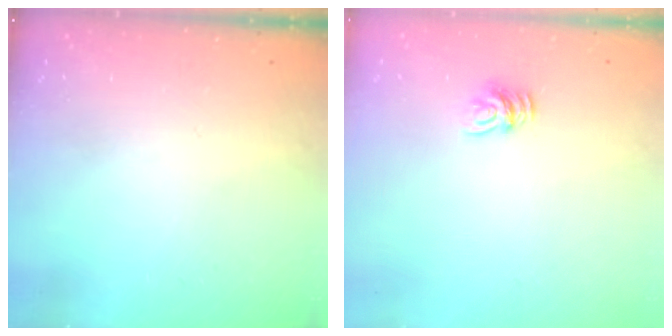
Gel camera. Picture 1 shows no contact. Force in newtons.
{"total": 5.0, "press": 4.9, "slide": 0.2}